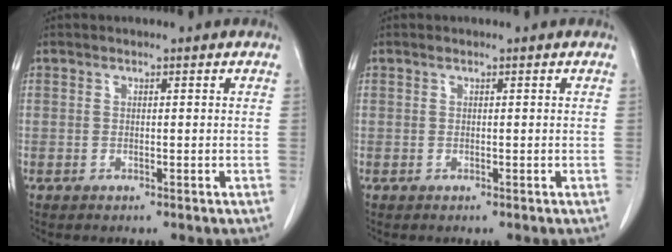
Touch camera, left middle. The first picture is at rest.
{"total": 0.0}